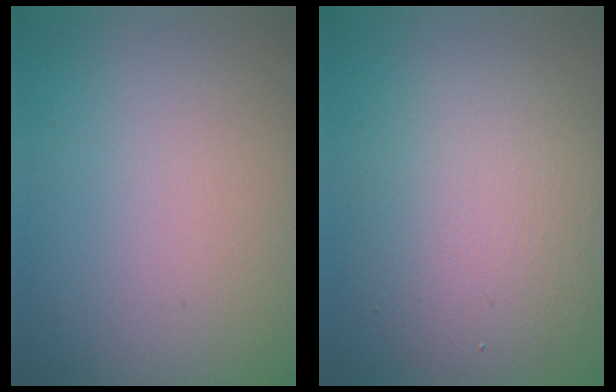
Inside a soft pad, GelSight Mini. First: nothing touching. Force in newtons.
{"total": 5.4, "press": 5.4, "slide": 0.3}